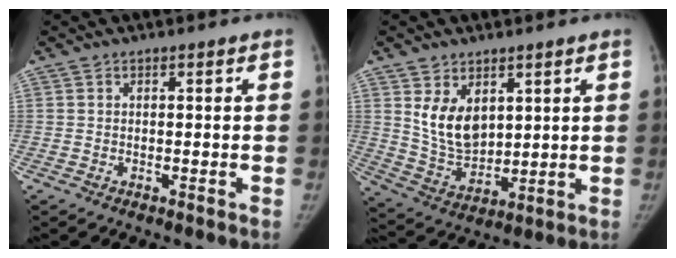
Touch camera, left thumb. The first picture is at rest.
{"total": 9.6, "force": [3.8, 6.2, 6.3], "torque": [-0.088, -0.031, 0.091]}